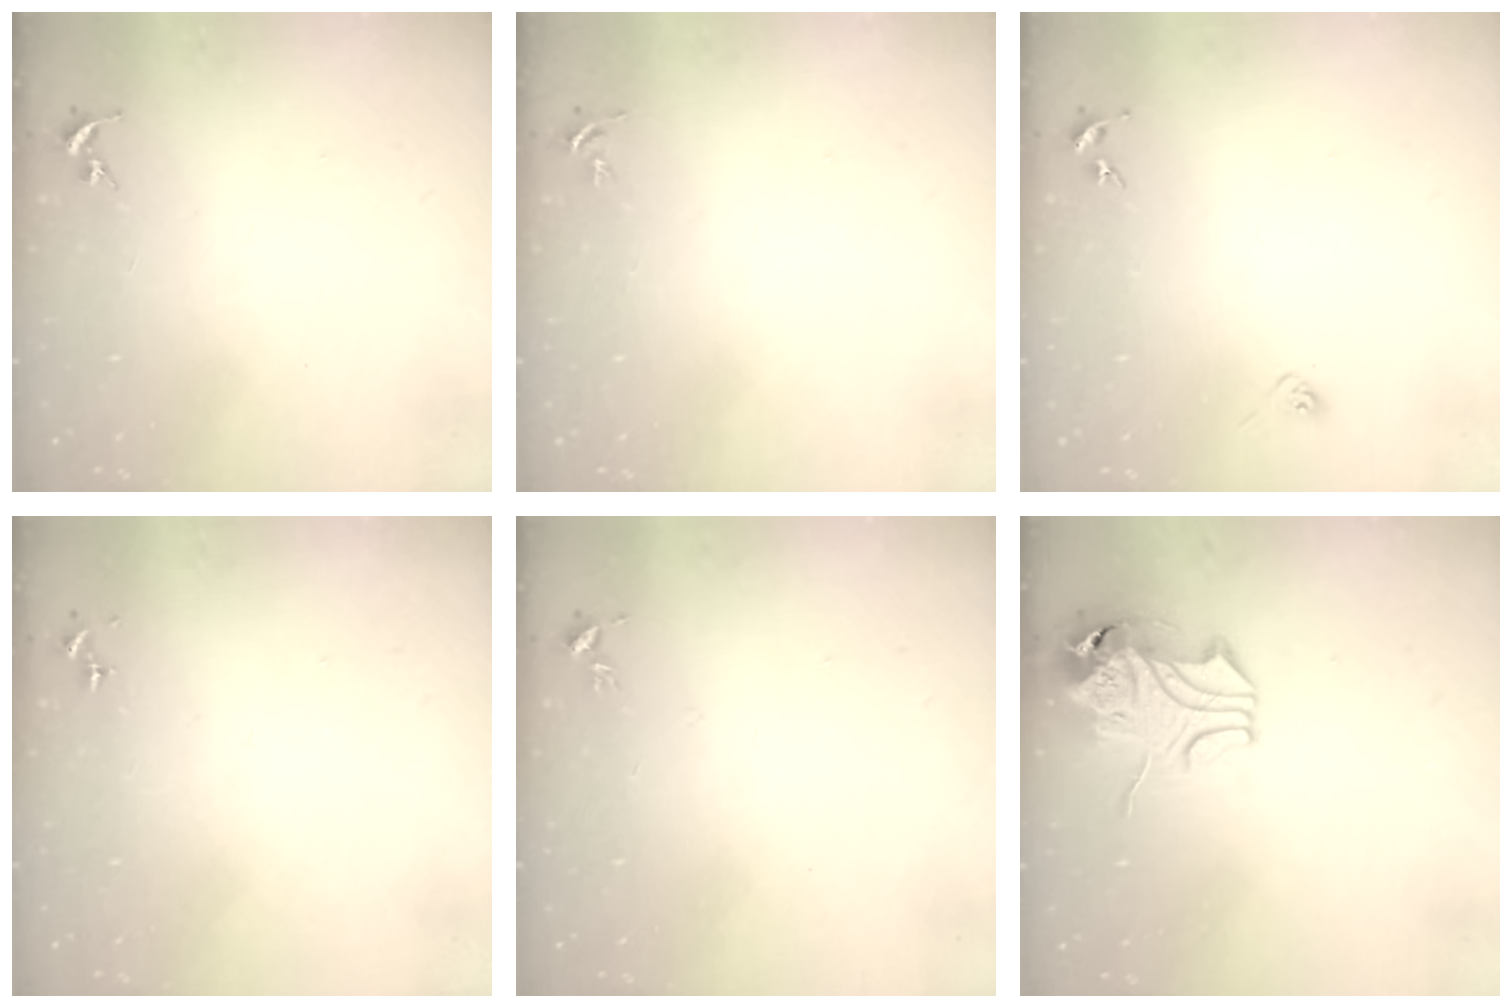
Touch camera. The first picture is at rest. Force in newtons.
{"total": 3.7, "press": 3.7, "slide": 0.5}
{"total": 2.8, "press": 2.6, "slide": 1.1}
{"total": 0.0}
{"total": 3.4, "press": 3.3, "slide": 0.5}
{"total": 10.6, "press": 10.5, "slide": 1.8}